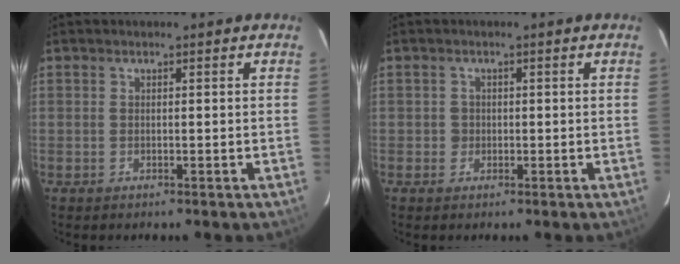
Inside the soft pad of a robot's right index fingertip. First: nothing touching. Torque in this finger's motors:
{"motor_torque": [0.16, 0.10, 0.06, 0.01]}